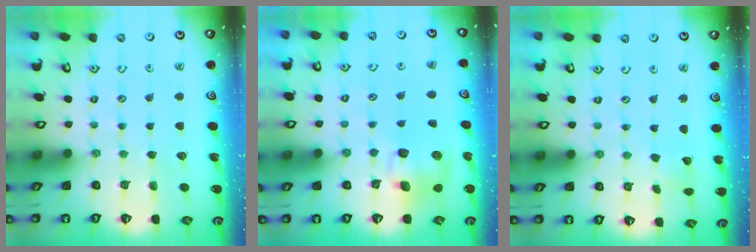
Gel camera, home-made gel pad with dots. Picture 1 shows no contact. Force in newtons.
{"total": 9.4, "press": 9.3, "slide": 1.4}
{"total": 2.3, "press": 2.3, "slide": 0.1}